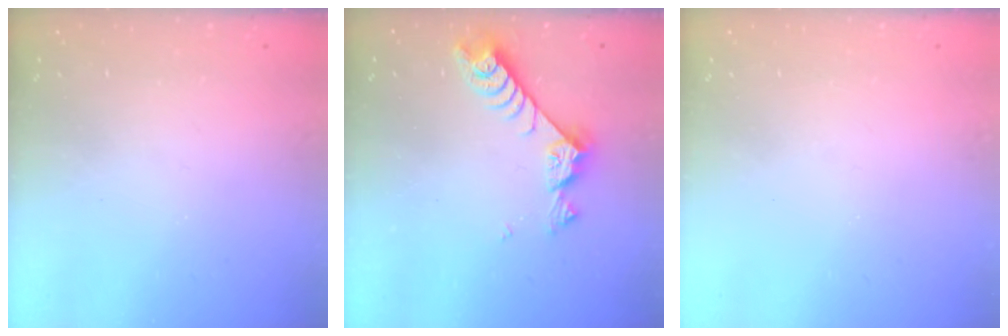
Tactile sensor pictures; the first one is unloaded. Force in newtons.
{"total": 8.5, "press": 8.4, "slide": 1.4}
{"total": 0.0}